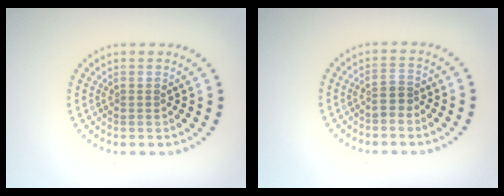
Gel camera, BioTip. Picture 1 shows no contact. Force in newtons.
{"total": 1.4, "press": 1.2, "slide": 0.7}